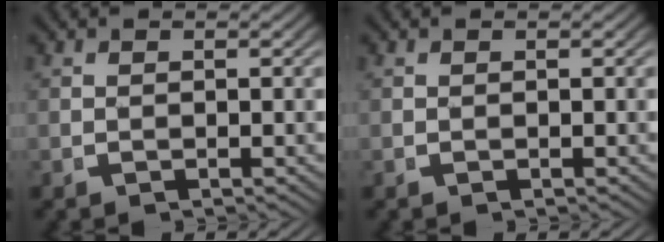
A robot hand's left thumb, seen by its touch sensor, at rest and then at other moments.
{"total": 0.0}